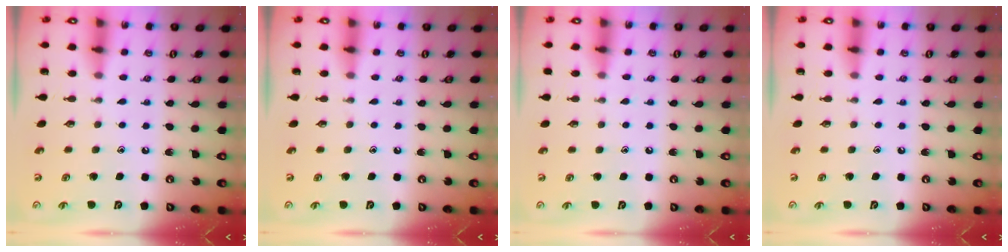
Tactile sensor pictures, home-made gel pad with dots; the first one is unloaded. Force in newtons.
{"total": 0.0}
{"total": 4.6, "press": 4.6, "slide": 0.5}
{"total": 0.0}